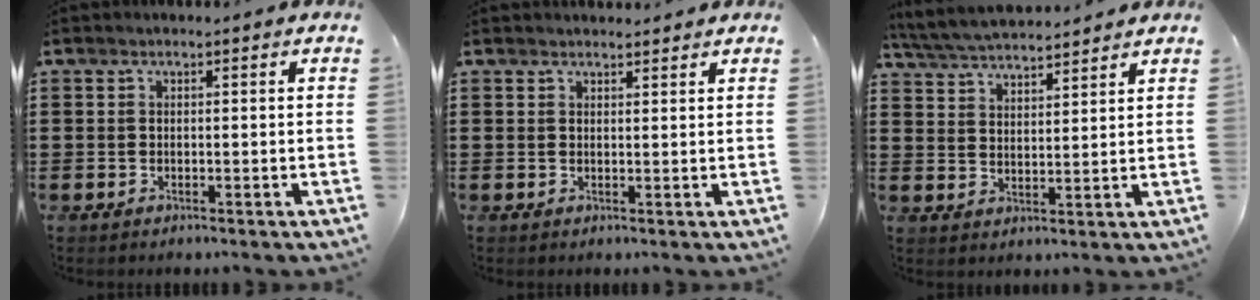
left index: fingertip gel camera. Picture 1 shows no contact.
{"total": 1.5, "force": [1.4, 0.2, 0.1], "torque": [-0.006, 0.001, 0.028]}
{"total": 5.1, "force": [5.0, 0.1, 1.1], "torque": [-0.038, -0.018, 0.089]}